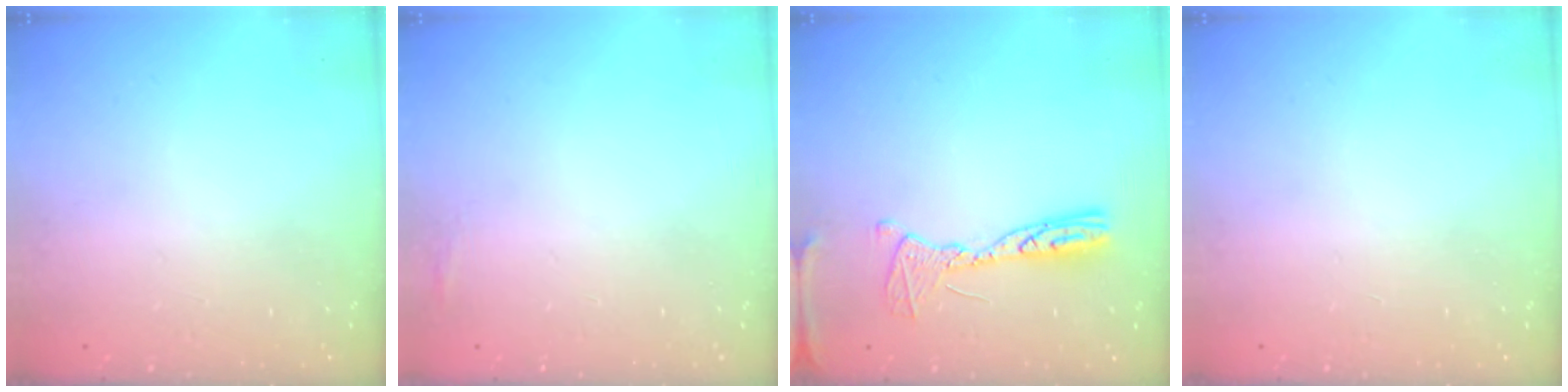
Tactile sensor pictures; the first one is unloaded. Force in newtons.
{"total": 9.7, "press": 4.2, "slide": 8.8}
{"total": 12.0, "press": 11.9, "slide": 1.1}
{"total": 0.0}